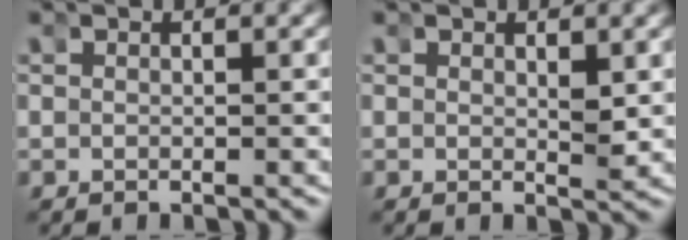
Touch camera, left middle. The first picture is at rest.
{"total": 1.3, "force": [0.4, 0.4, 1.1], "torque": [-0.016, -0.010, 0.011]}